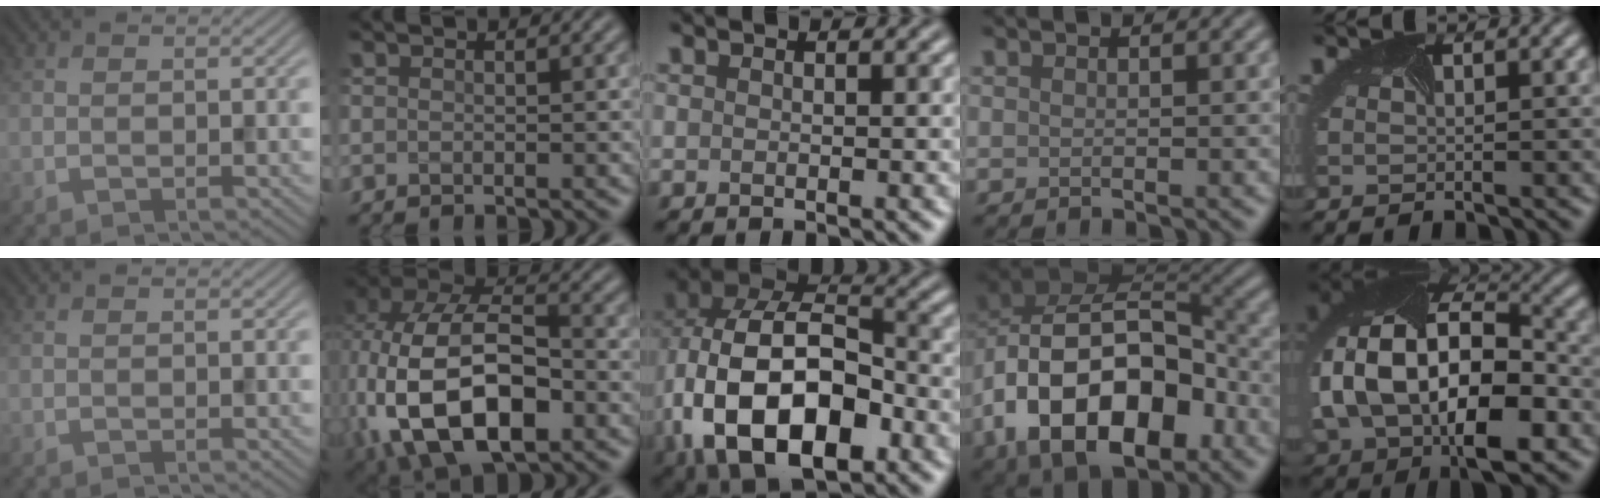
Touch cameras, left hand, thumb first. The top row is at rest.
{"index": {"total": 15.5, "force": [-3.4, 9.4, 11.8], "torque": [-0.238, -0.010, -0.050]}, "middle": {"total": 15.7, "force": [-4.1, 9.6, 11.7], "torque": [-0.230, -0.019, -0.071]}, "ring": {"total": 16.0, "force": [-4.4, 10.3, 11.4], "torque": [-0.193, -0.003, -0.075]}, "little": {"total": 16.0, "force": [-0.9, 9.9, 12.6], "torque": [-0.243, -0.008, -0.011]}}